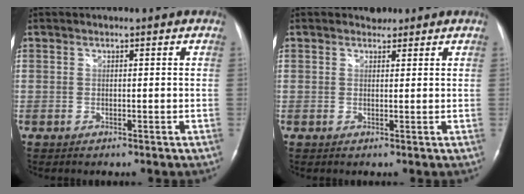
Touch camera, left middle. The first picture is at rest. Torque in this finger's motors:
{"motor_torque": [0.04, 0.02, -0.03, 0.01]}